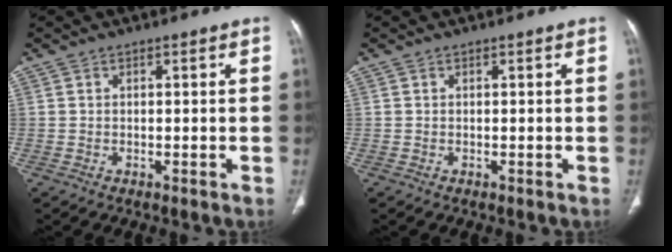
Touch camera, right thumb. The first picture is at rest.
{"total": 0.0}